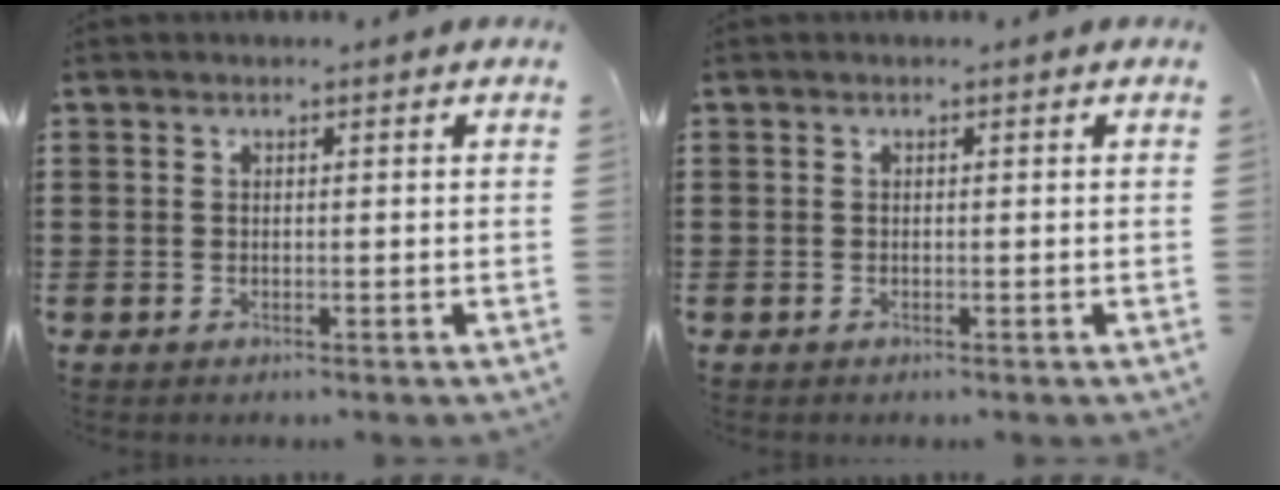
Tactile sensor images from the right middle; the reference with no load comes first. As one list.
[{"total": 0.0}]